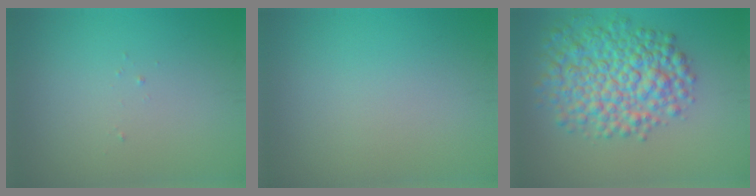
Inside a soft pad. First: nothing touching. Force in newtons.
{"total": 0.0}
{"total": 7.7, "press": 7.7, "slide": 0.2}